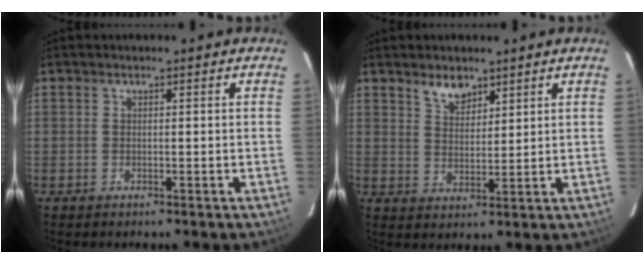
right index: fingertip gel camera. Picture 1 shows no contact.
{"total": 4.6, "force": [3.4, 2.3, 2.0], "torque": [-0.030, 0.003, 0.064]}